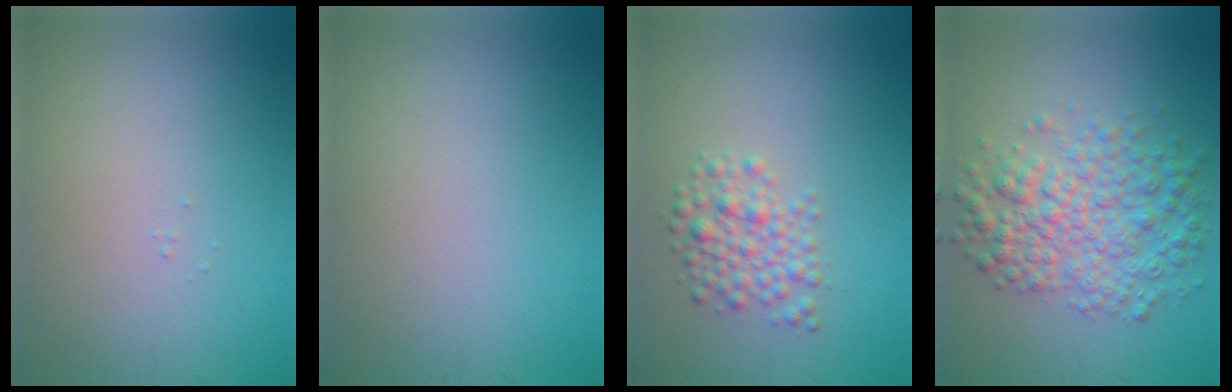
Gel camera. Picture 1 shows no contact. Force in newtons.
{"total": 0.0}
{"total": 3.1, "press": 3.1, "slide": 0.1}
{"total": 6.2, "press": 6.2, "slide": 0.0}